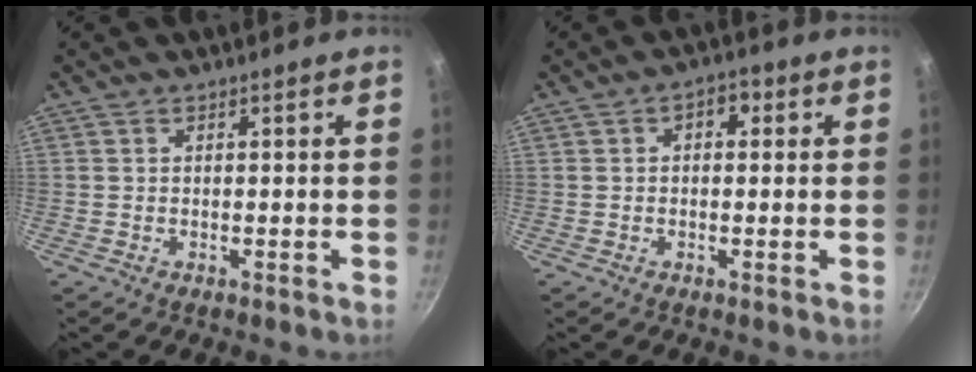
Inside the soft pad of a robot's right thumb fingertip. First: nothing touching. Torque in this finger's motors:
{"motor_torque": [-0.01, 0.03, -0.25, 0.20, -0.01]}